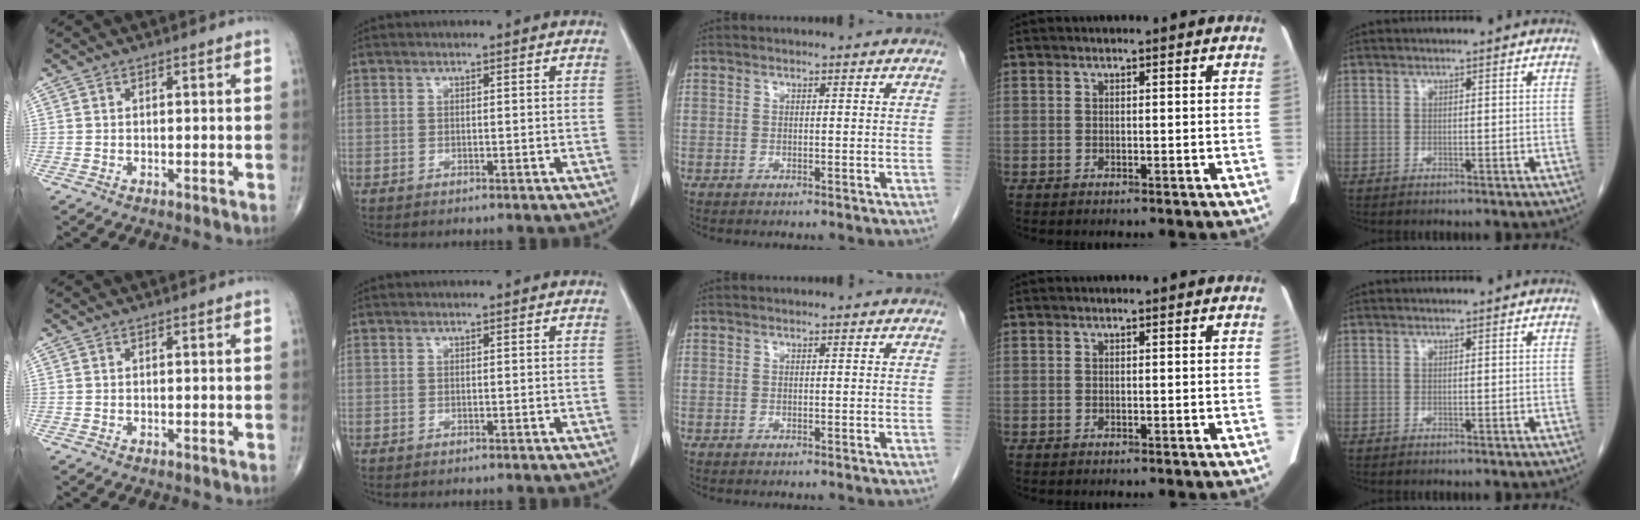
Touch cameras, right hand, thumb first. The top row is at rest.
{}